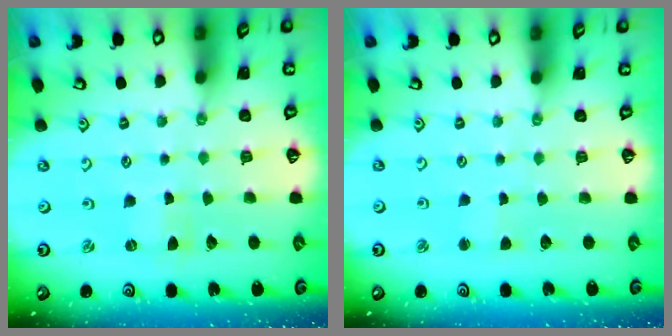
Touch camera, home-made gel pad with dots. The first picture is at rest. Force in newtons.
{"total": 1.3, "press": 1.3, "slide": 0.2}